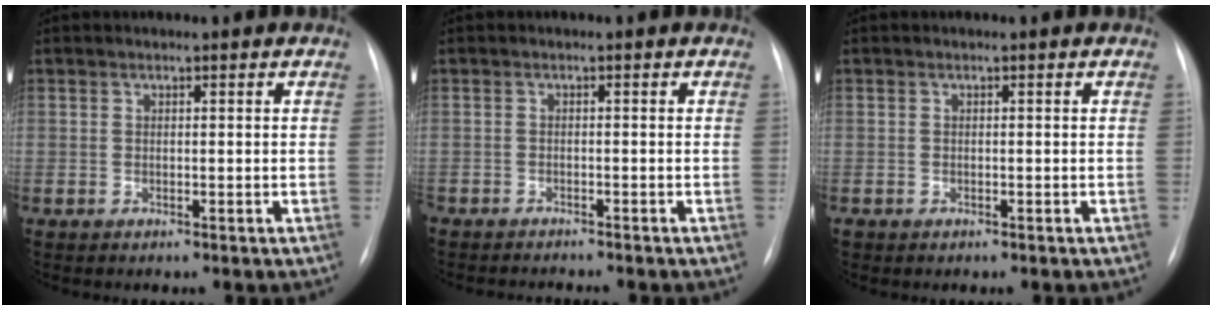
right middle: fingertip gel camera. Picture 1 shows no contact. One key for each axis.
{"total": 3.4, "fx": -3.3, "fy": 0.2, "fz": 0.8, "tx": -0.006, "ty": -0.010, "tz": -0.049}
{"total": 1.1, "fx": -0.8, "fy": 0.5, "fz": 0.5, "tx": -0.006, "ty": -0.001, "tz": -0.010}